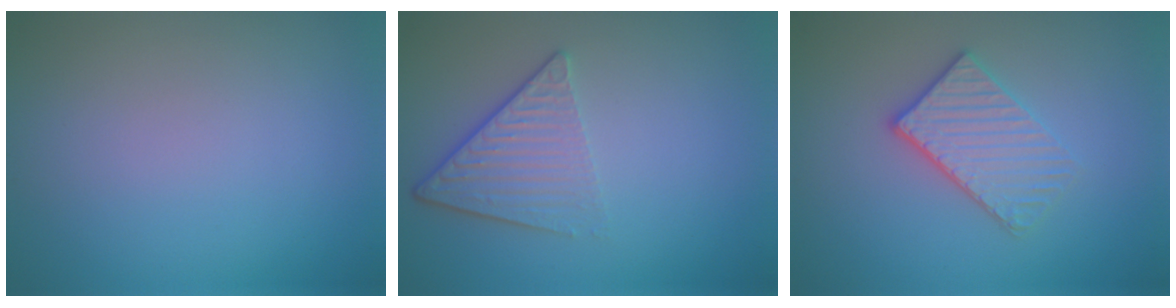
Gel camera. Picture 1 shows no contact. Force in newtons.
{"total": 4.3, "press": 3.1, "slide": 3.0}
{"total": 3.5, "press": 3.1, "slide": 1.7}